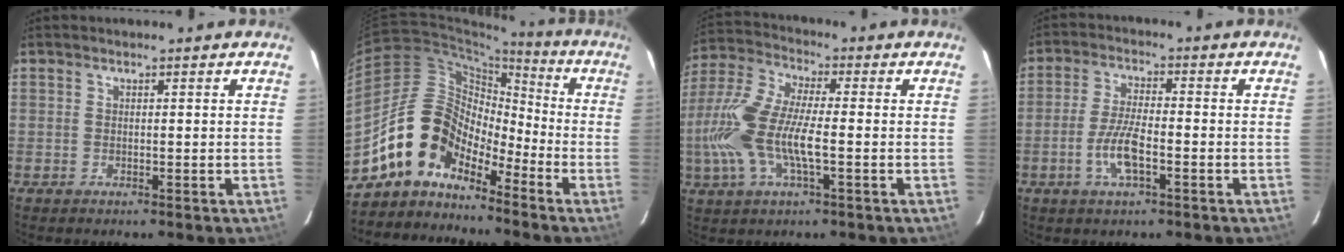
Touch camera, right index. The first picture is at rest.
{"total": 11.3, "force": [-8.9, 5.8, 3.9], "torque": [-0.064, 0.033, -0.178]}
{"total": 15.1, "force": [-2.7, 4.5, 14.1], "torque": [-0.304, 0.000, -0.059]}
{"total": 7.0, "force": [-2.7, 1.9, 6.2], "torque": [-0.130, -0.001, -0.053]}